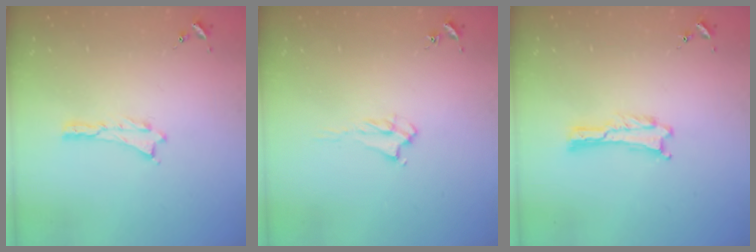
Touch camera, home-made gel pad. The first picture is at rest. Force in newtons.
{"total": 2.2, "press": 2.2, "slide": 0.4}
{"total": 0.0}